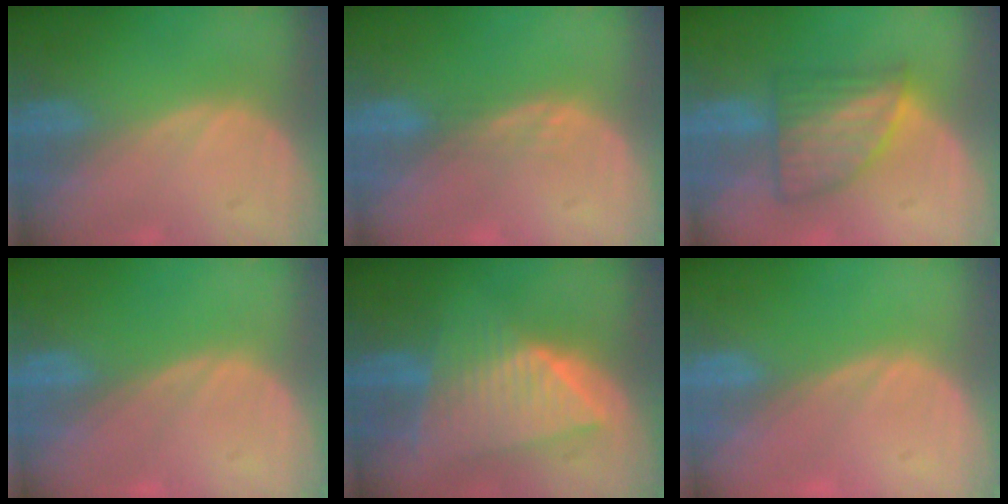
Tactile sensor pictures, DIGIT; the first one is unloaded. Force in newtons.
{"total": 1.1, "press": 1.1, "slide": 0.1}
{"total": 7.0, "press": 6.4, "slide": 2.8}
{"total": 0.0}
{"total": 8.8, "press": 7.9, "slide": 3.7}
{"total": 0.6, "press": 0.1, "slide": 0.6}